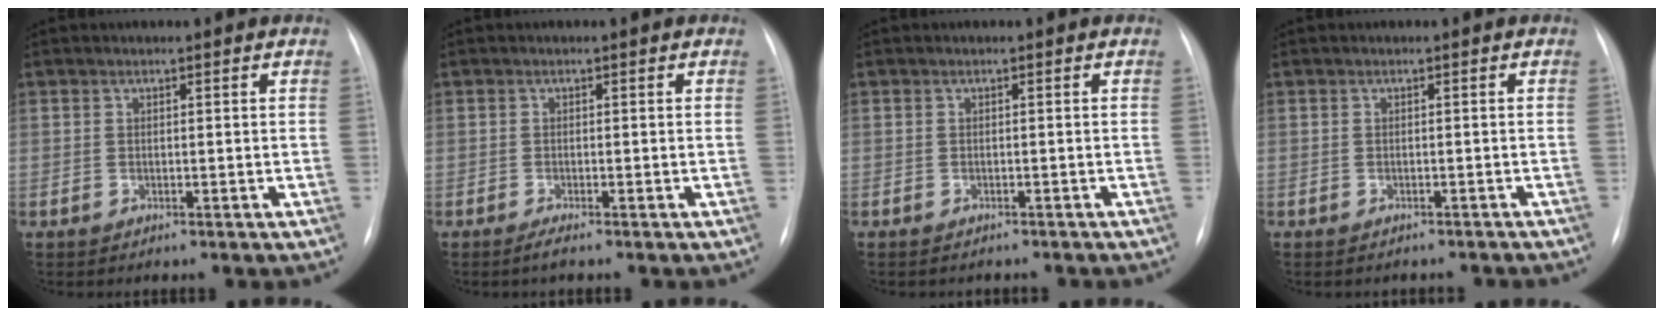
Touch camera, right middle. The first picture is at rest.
{"total": 0.9, "force": [-0.7, -0.2, 0.6], "torque": [-0.011, -0.002, -0.012]}
{"total": 4.0, "force": [-3.5, 1.3, 1.4], "torque": [-0.018, -0.002, -0.037]}
{"total": 5.4, "force": [-4.9, 1.8, 1.5], "torque": [-0.014, 0.006, -0.051]}